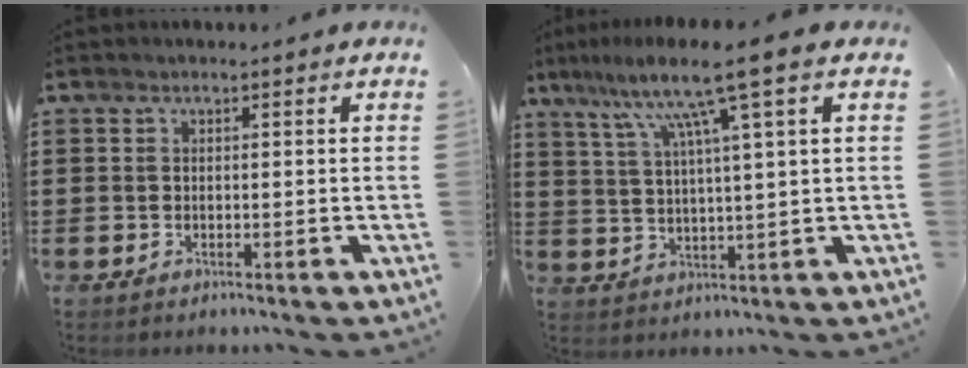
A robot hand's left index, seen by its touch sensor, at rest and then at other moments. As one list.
[{"total": 9.7, "force": [5.6, -0.3, 7.9], "torque": [-0.168, -0.007, 0.089]}]